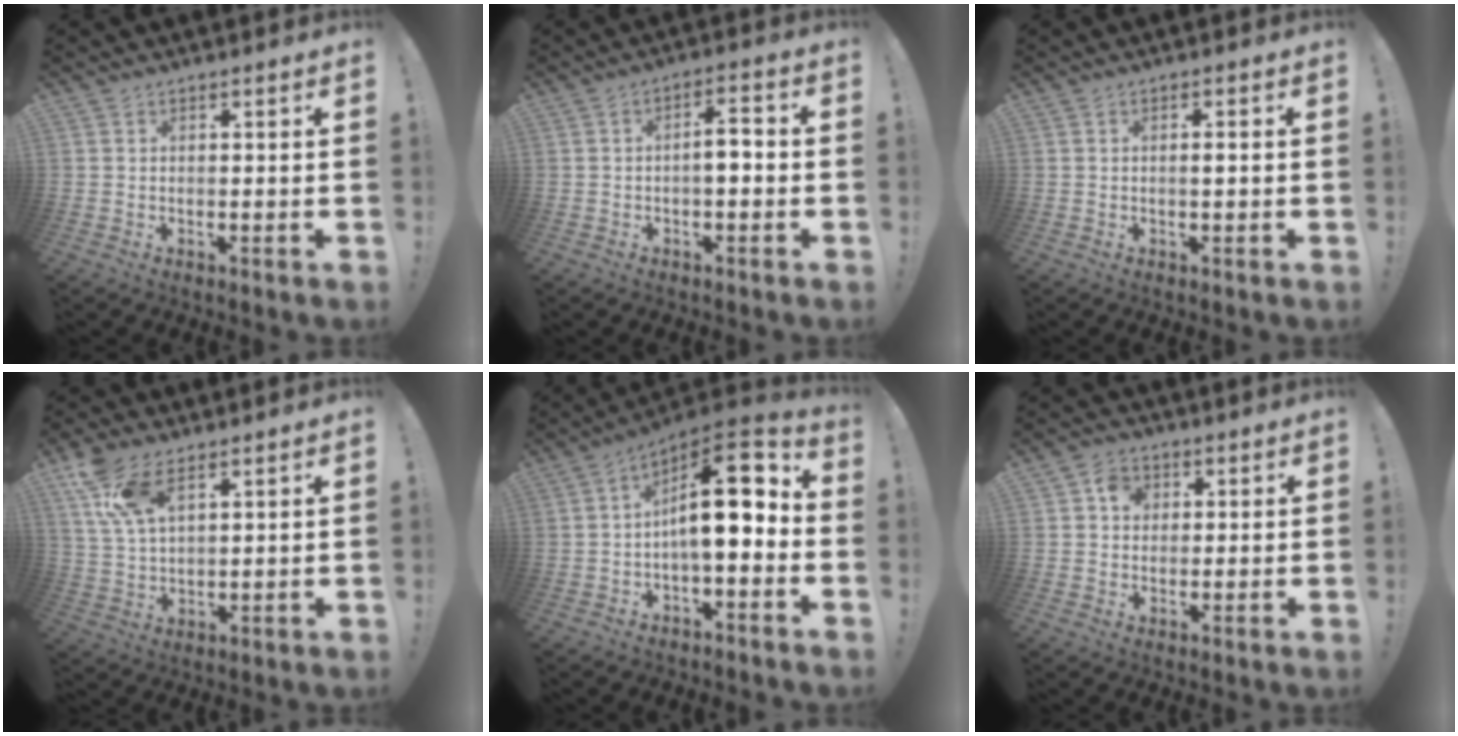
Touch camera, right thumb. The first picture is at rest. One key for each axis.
{"total": 5.5, "fx": -1.1, "fy": 1.9, "fz": 5.0, "tx": -0.079, "ty": 0.009, "tz": -0.022}
{"total": 1.3, "fx": -0.2, "fy": 0.0, "fz": 1.3, "tx": -0.016, "ty": -0.002, "tz": -0.007}
{"total": 10.7, "fx": 6.3, "fy": 4.9, "fz": 7.1, "tx": -0.125, "ty": -0.017, "tz": 0.119}
{"total": 16.3, "fx": 1.8, "fy": 6.2, "fz": 15.0, "tx": -0.228, "ty": -0.007, "tz": 0.027}
{"total": 5.1, "fx": 1.4, "fy": 4.3, "fz": 2.2, "tx": -0.035, "ty": 0.005, "tz": 0.024}